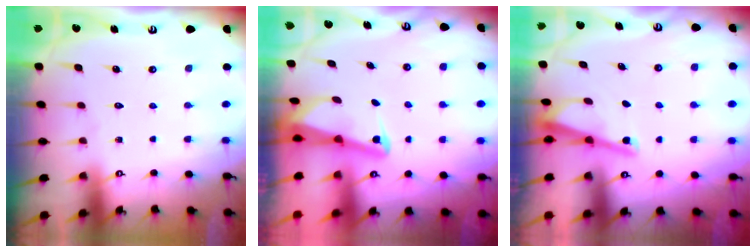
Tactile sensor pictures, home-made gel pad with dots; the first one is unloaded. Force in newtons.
{"total": 2.7, "press": 2.6, "slide": 0.6}
{"total": 3.5, "press": 3.4, "slide": 0.4}